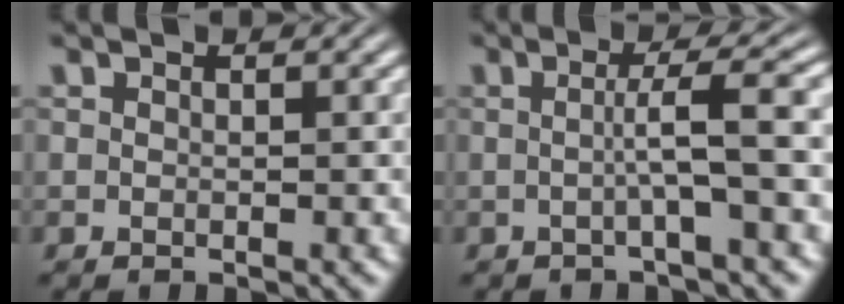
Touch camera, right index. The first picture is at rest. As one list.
[{"total": 3.2, "force": [-0.5, -1.3, 2.8], "torque": [-0.034, 0.007, -0.007]}]